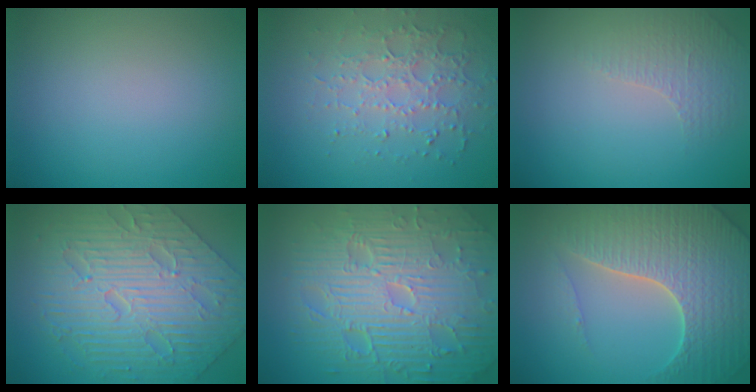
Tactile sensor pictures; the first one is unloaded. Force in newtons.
{"total": 3.5, "press": 3.3, "slide": 1.0}
{"total": 1.3, "press": 0.9, "slide": 0.9}
{"total": 8.6, "press": 6.8, "slide": 5.2}
{"total": 11.4, "press": 7.4, "slide": 8.7}
{"total": 7.0, "press": 6.8, "slide": 1.8}